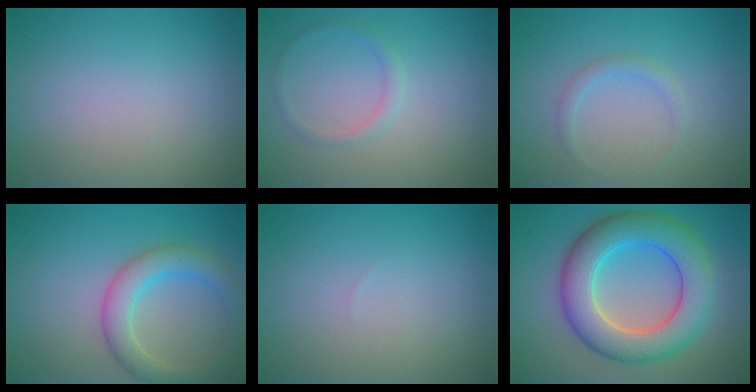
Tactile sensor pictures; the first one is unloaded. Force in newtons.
{"total": 1.0, "press": 1.0, "slide": 0.1}
{"total": 1.2, "press": 1.2, "slide": 0.0}
{"total": 4.1, "press": 4.1, "slide": 0.0}
{"total": 0.0}
{"total": 8.9, "press": 8.9, "slide": 0.2}